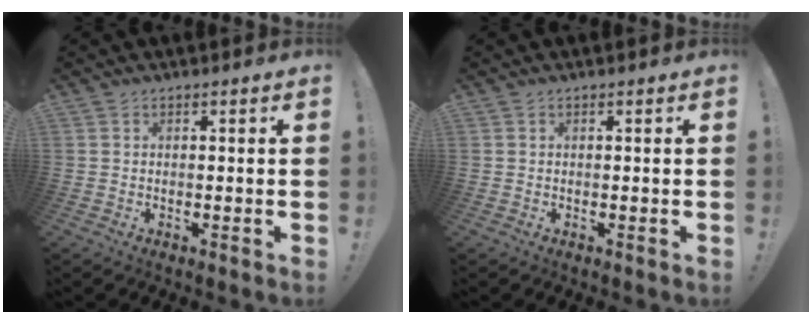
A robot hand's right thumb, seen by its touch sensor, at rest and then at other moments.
{"total": 0.0}